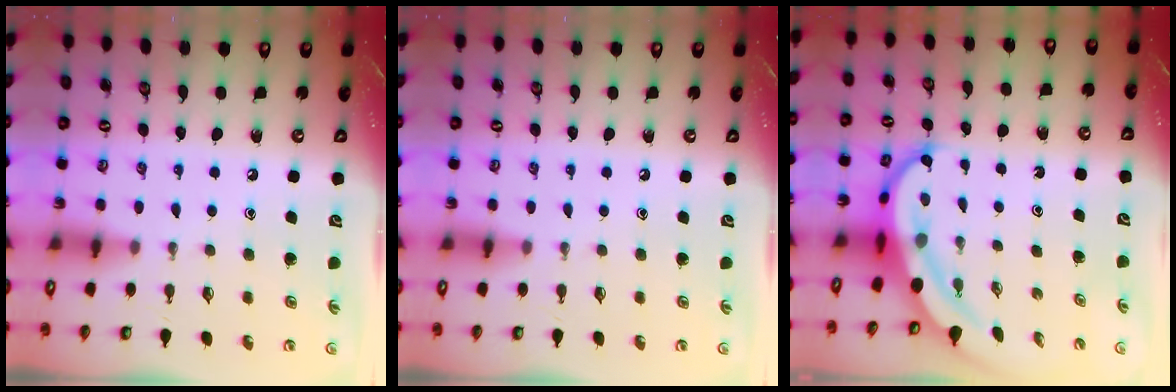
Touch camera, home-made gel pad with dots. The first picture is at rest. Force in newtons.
{"total": 0.0}
{"total": 6.7, "press": 6.6, "slide": 1.5}